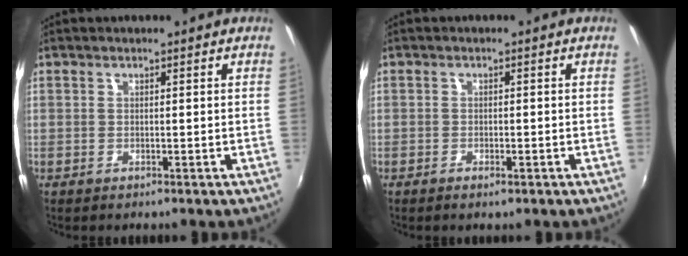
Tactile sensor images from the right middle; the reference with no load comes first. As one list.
[{"total": 1.5, "force": [-1.0, 0.5, 1.0], "torque": [-0.020, -0.001, -0.017]}]